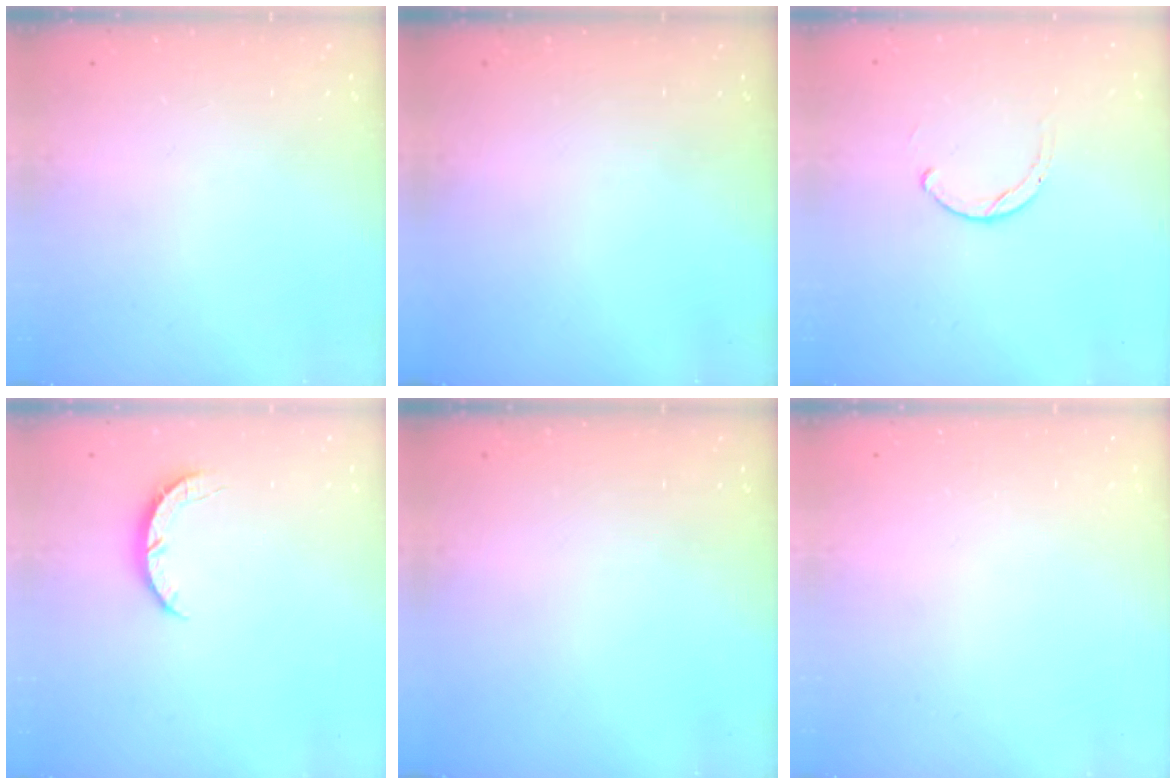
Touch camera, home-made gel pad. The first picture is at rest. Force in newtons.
{"total": 0.0}
{"total": 1.8, "press": 1.8, "slide": 0.2}
{"total": 3.6, "press": 3.5, "slide": 0.5}
{"total": 0.0}
{"total": 2.6, "press": 2.6, "slide": 0.2}